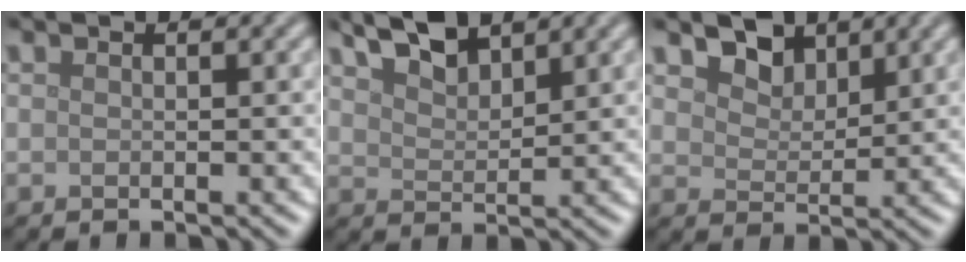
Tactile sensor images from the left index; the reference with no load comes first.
{"total": 4.3, "force": [3.5, 1.4, 2.1], "torque": [-0.048, 0.010, 0.065]}
{"total": 3.3, "force": [2.3, 1.9, 1.3], "torque": [-0.036, -0.005, 0.037]}